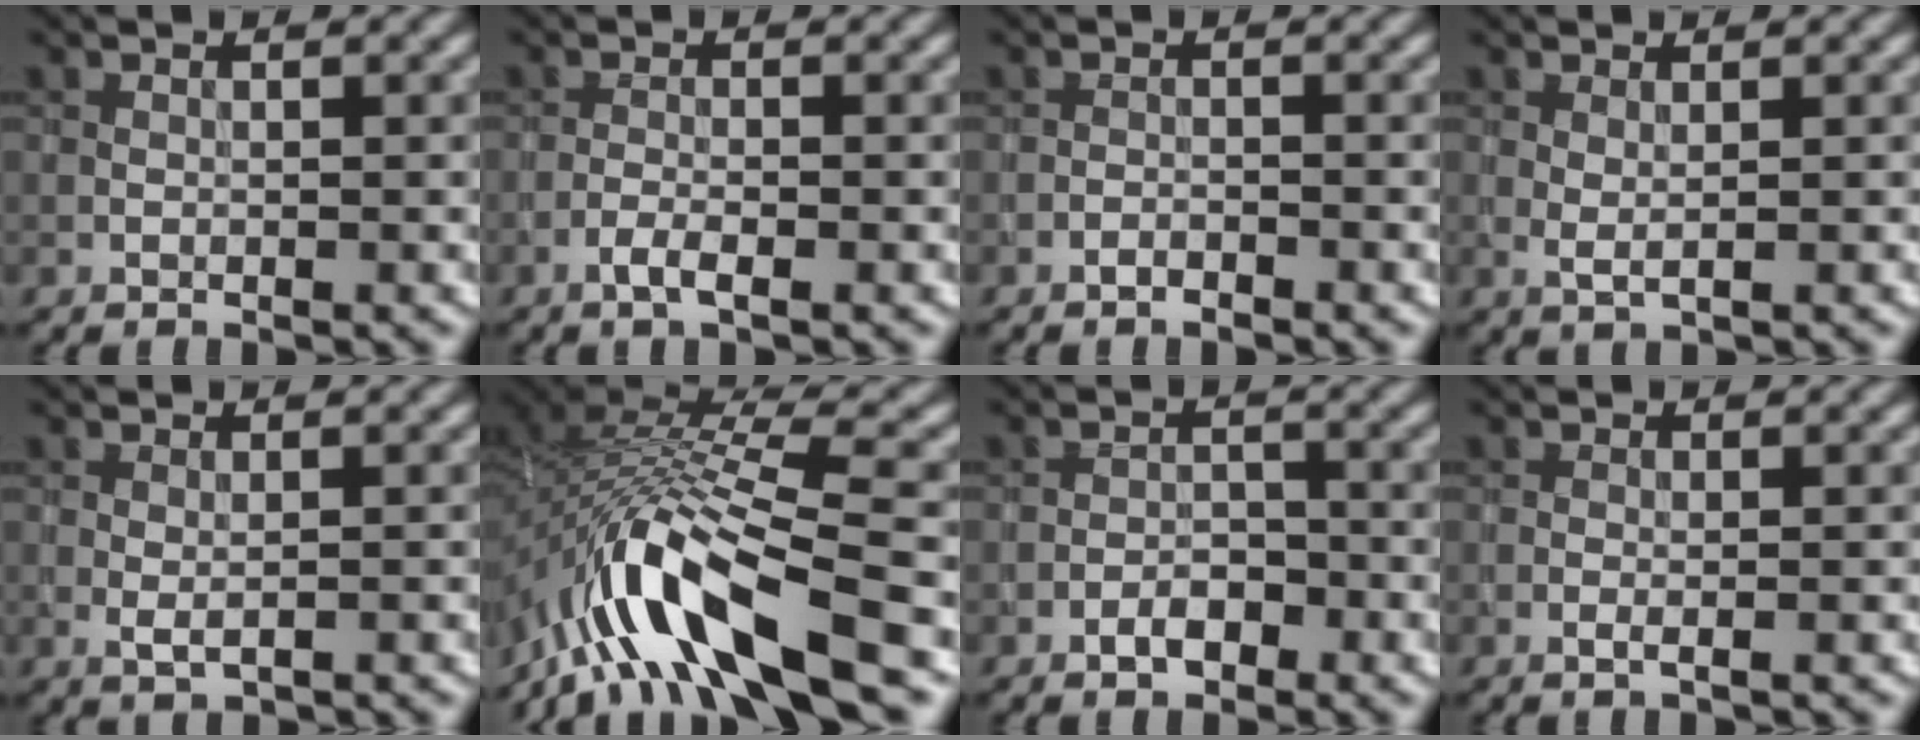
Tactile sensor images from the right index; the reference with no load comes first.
{"total": 1.6, "force": [-0.9, 0.3, 1.3], "torque": [-0.026, 0.003, -0.021]}
{"total": 0.9, "force": [-0.8, 0.2, 0.4], "torque": [-0.005, 0.003, -0.016]}
{"total": 1.0, "force": [0.4, 0.2, 0.8], "torque": [-0.019, -0.002, 0.009]}
{"total": 1.0, "force": [0.0, 0.4, 0.9], "torque": [-0.019, -0.003, 0.003]}
{"total": 11.3, "force": [-6.4, 3.3, 8.7], "torque": [-0.165, 0.011, -0.120]}
{"total": 2.1, "force": [-1.3, 1.1, 1.2], "torque": [-0.014, 0.006, -0.025]}
{"total": 0.7, "force": [-0.2, 0.0, 0.7], "torque": [-0.014, -0.003, -0.005]}